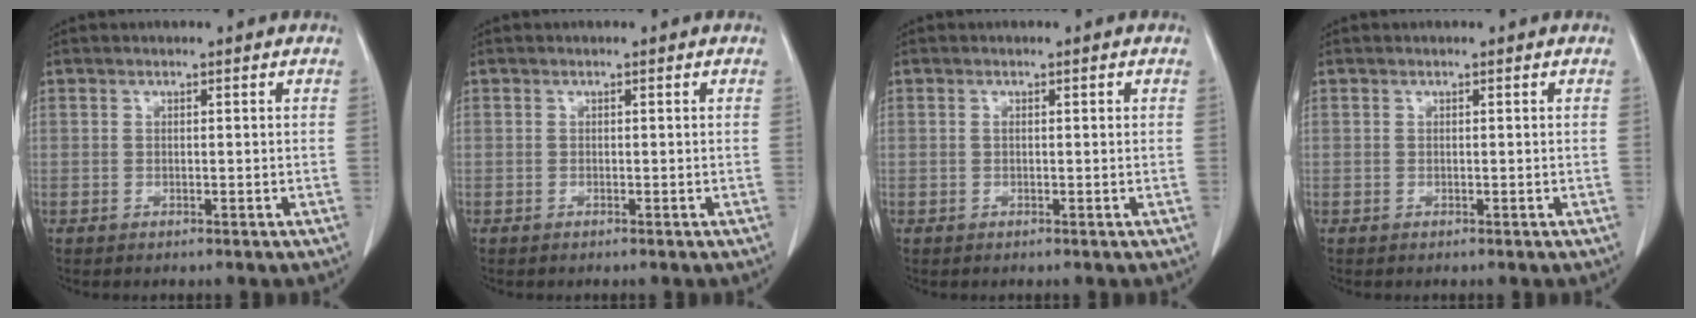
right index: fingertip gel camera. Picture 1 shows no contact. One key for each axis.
{"total": 0.0}
{"total": 0.9, "fx": 0.2, "fy": 0.3, "fz": 0.8, "tx": -0.019, "ty": 0.009, "tz": 0.006}
{"total": 0.0}